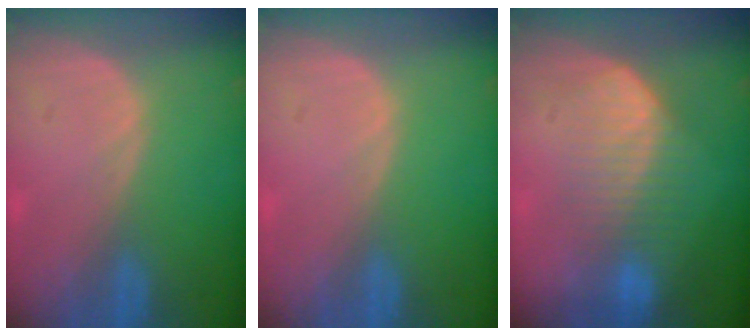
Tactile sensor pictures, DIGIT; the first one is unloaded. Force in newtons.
{"total": 0.0}
{"total": 6.8, "press": 6.7, "slide": 1.4}